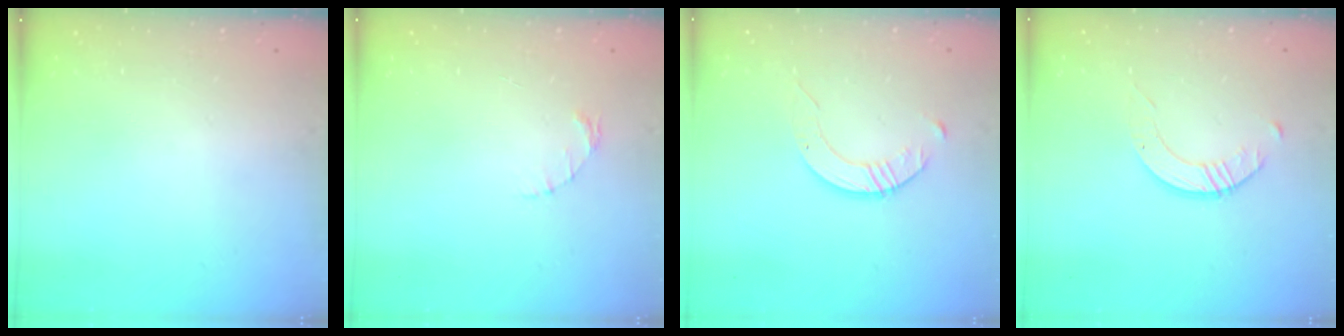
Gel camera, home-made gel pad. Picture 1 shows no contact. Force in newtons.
{"total": 1.6, "press": 1.5, "slide": 0.3}
{"total": 3.4, "press": 3.3, "slide": 0.4}
{"total": 1.6, "press": 1.6, "slide": 0.2}